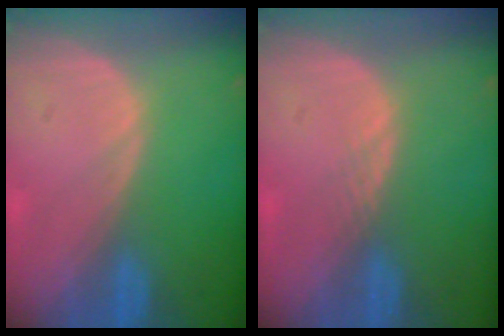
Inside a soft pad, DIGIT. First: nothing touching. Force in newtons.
{"total": 1.0, "press": 0.8, "slide": 0.5}